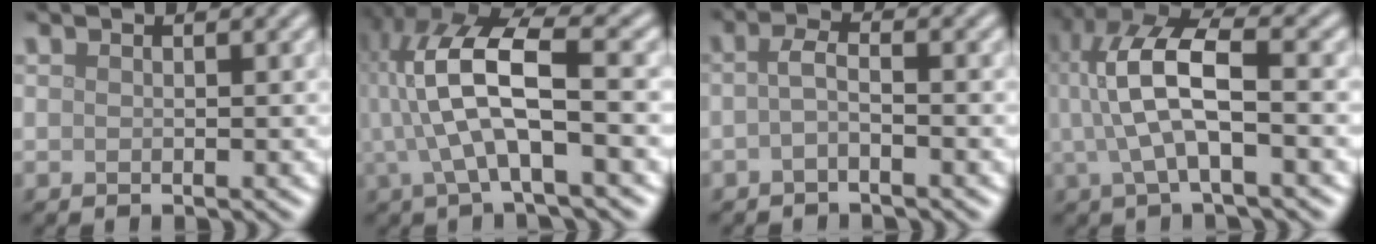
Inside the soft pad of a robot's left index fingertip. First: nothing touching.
{"total": 9.3, "force": [0.6, 2.9, 8.8], "torque": [-0.180, 0.015, 0.009]}
{"total": 1.8, "force": [-0.6, 0.5, 1.6], "torque": [-0.035, 0.003, -0.018]}
{"total": 7.9, "force": [0.5, 2.7, 7.4], "torque": [-0.153, 0.014, 0.004]}